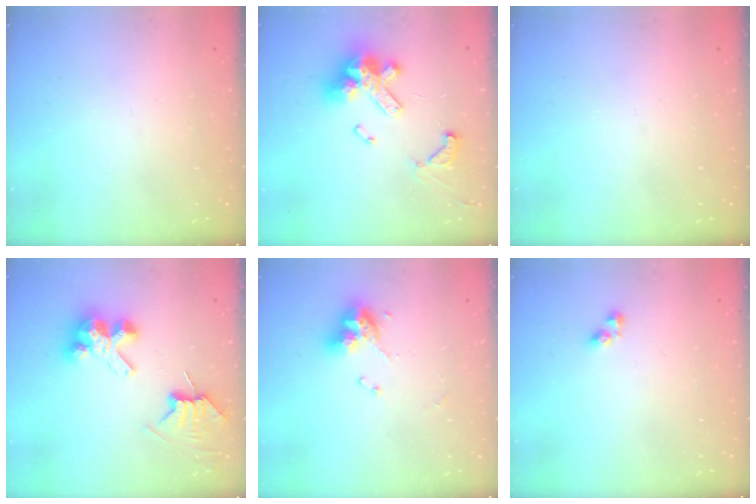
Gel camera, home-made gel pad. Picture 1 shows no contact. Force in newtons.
{"total": 16.8, "press": 16.7, "slide": 2.2}
{"total": 0.0}
{"total": 7.7, "press": 7.6, "slide": 0.6}
{"total": 10.6, "press": 10.6, "slide": 0.8}
{"total": 4.0, "press": 4.0, "slide": 0.2}